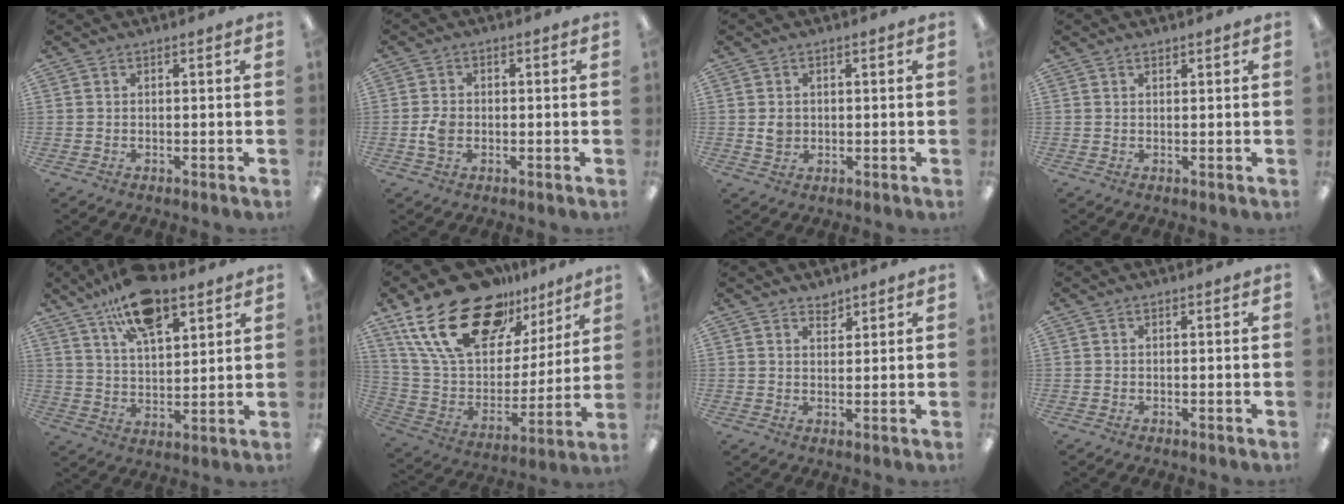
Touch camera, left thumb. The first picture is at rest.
{"total": 3.4, "force": [-0.6, 2.4, 2.3], "torque": [-0.050, 0.003, -0.012]}
{"total": 2.6, "force": [0.2, 2.3, 1.3], "torque": [-0.018, 0.002, 0.002]}
{"total": 0.7, "force": [0.7, 0.2, 0.2], "torque": [-0.005, 0.000, 0.013]}
{"total": 14.4, "force": [10.1, 5.8, 8.4], "torque": [-0.138, -0.044, 0.176]}
{"total": 26.4, "force": [17.0, 13.9, 14.7], "torque": [-0.275, -0.093, 0.306]}
{"total": 2.3, "force": [2.2, 0.8, 0.1], "torque": [0.010, -0.017, 0.038]}
{"total": 0.0}